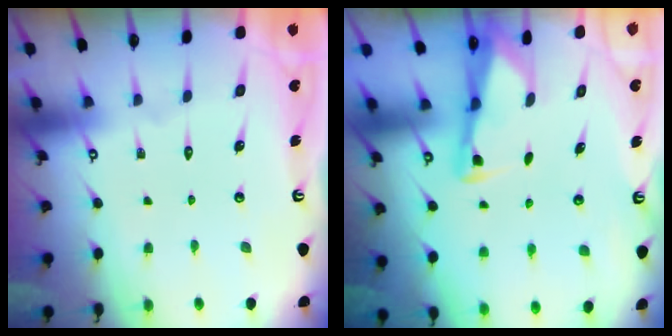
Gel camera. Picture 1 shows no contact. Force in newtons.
{"total": 2.7, "press": 2.7, "slide": 0.2}